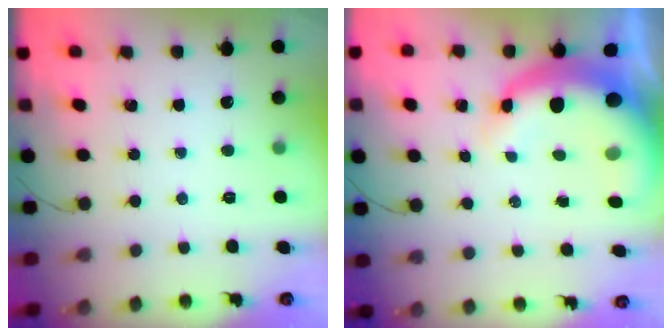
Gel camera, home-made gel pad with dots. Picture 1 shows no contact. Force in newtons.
{"total": 12.2, "press": 11.9, "slide": 2.8}